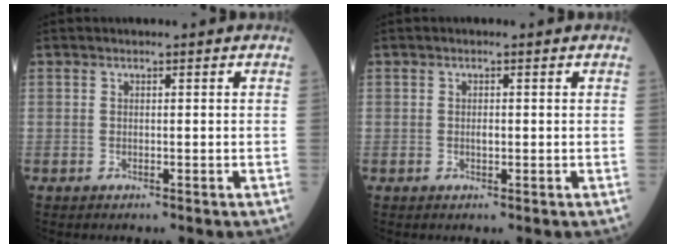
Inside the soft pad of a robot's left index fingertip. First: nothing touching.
{"total": 0.8, "force": [0.0, 0.4, 0.7], "torque": [-0.016, 0.000, 0.001]}